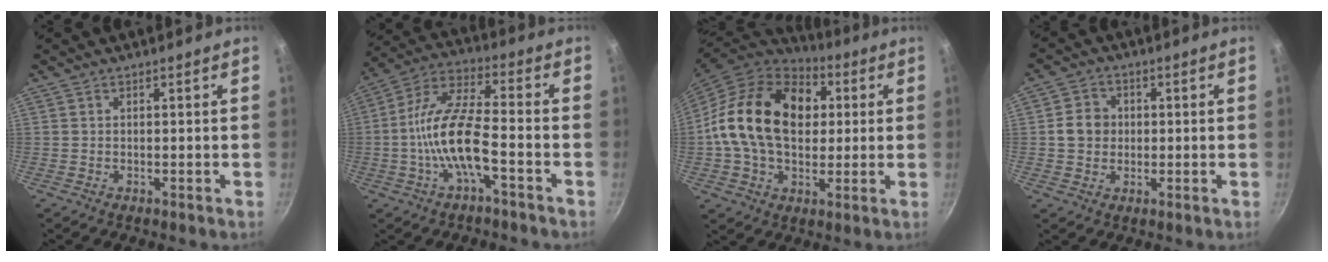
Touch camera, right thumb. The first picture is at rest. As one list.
[{"total": 13.5, "force": [-4.1, 4.8, 11.9], "torque": [-0.233, 0.043, -0.091]}, {"total": 22.5, "force": [3.2, 15.9, 15.5], "torque": [-0.243, 0.022, 0.045]}, {"total": 5.6, "force": [0.1, 5.0, 2.5], "torque": [-0.020, 0.009, -0.007]}]